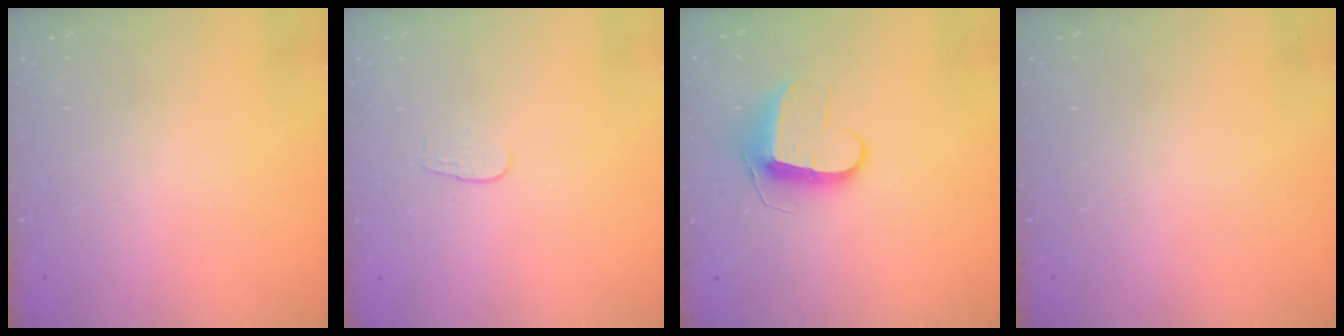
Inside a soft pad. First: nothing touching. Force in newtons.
{"total": 4.0, "press": 4.0, "slide": 0.3}
{"total": 9.6, "press": 9.6, "slide": 0.2}
{"total": 0.0}